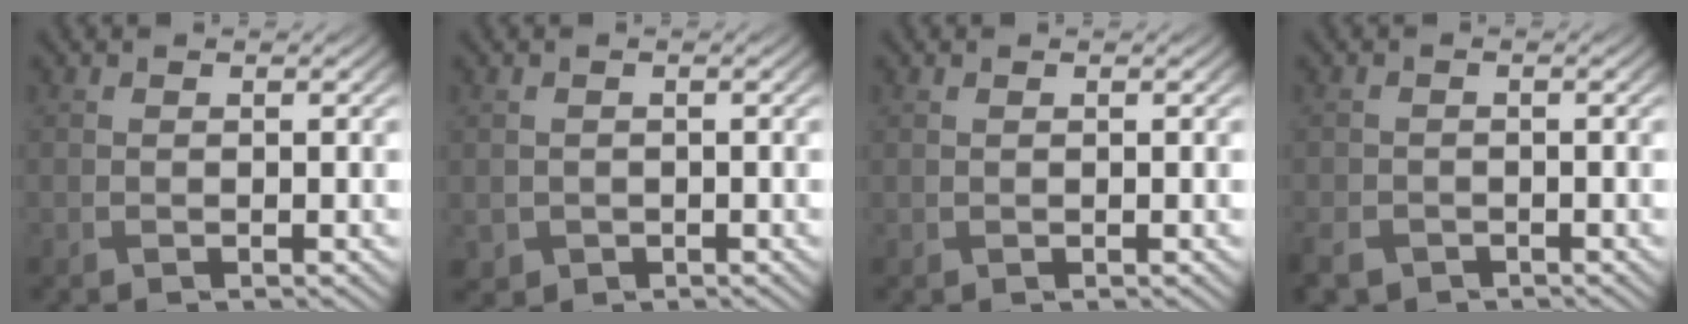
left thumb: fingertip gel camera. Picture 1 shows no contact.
{"total": 1.5, "force": [-0.4, 1.4, 0.2], "torque": [-0.010, -0.010, -0.007]}
{"total": 0.0}
{"total": 3.0, "force": [-2.3, 1.7, 1.1], "torque": [-0.033, -0.011, -0.049]}